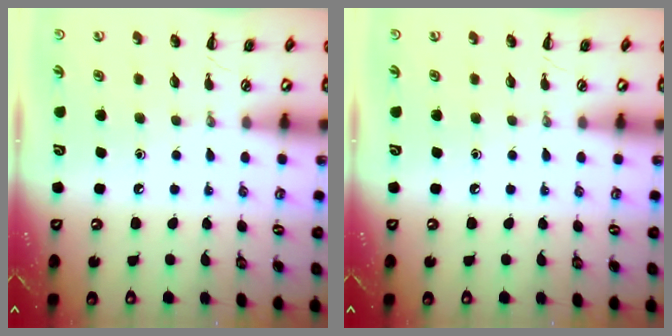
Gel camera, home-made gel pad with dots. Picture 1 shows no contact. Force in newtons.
{"total": 0.0}